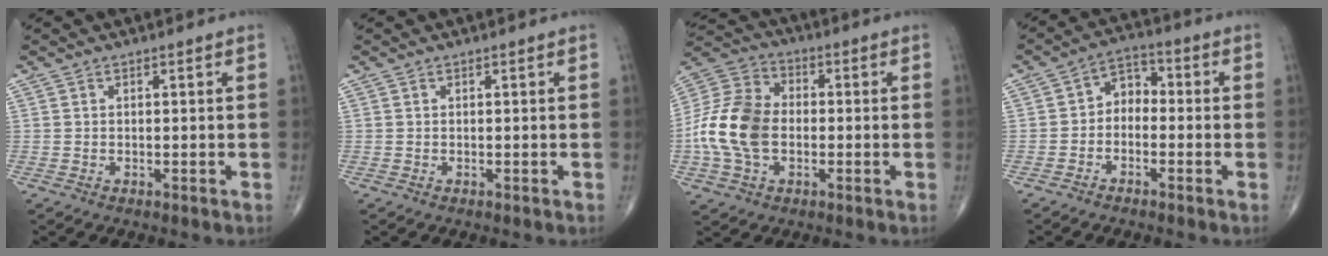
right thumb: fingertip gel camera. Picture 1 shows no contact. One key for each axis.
{"total": 0.0}
{"total": 14.8, "fx": -2.0, "fy": 10.0, "fz": 10.7, "tx": -0.213, "ty": 0.027, "tz": -0.042}
{"total": 5.2, "fx": -1.3, "fy": 3.9, "fz": 3.2, "tx": -0.031, "ty": 0.031, "tz": -0.040}